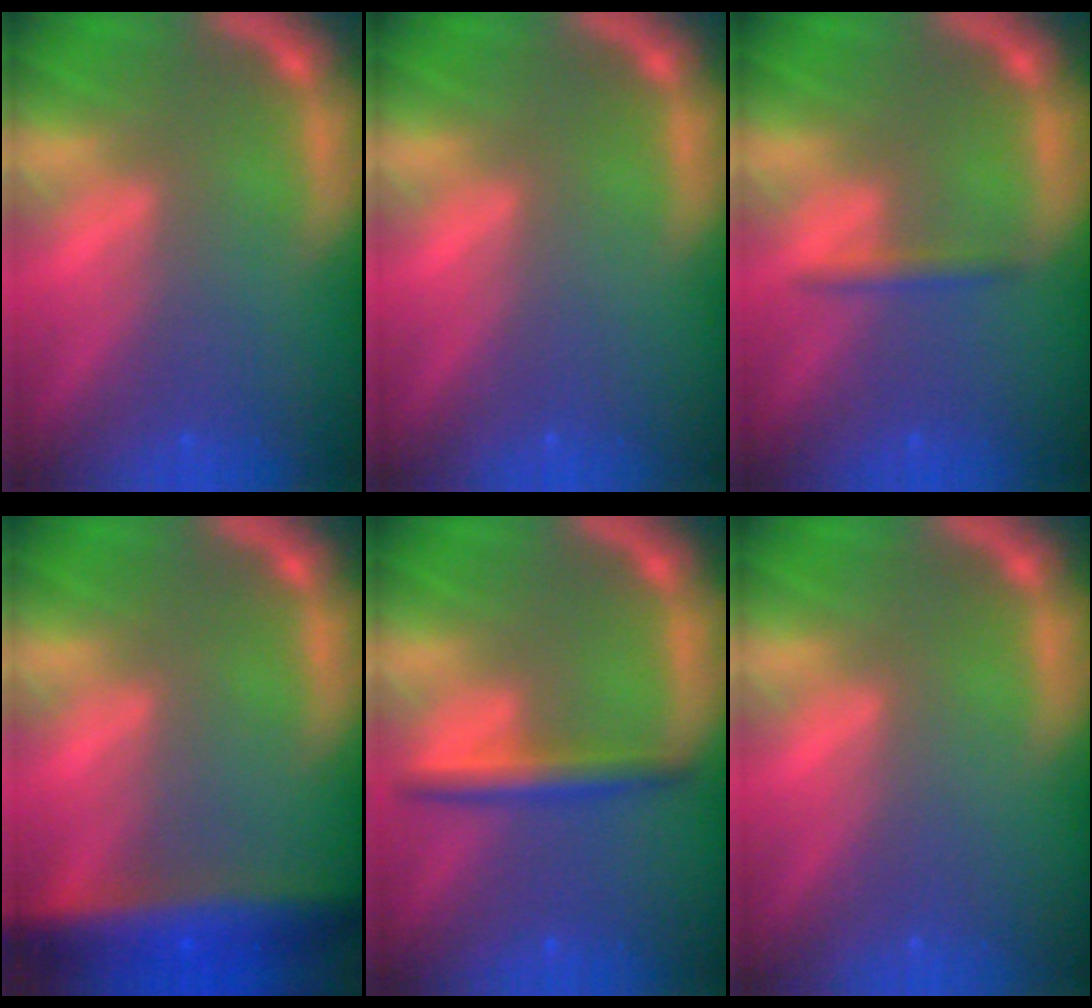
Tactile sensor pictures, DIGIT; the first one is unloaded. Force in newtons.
{"total": 0.0}
{"total": 1.4}
{"total": 6.9}
{"total": 3.0}
{"total": 0.0}